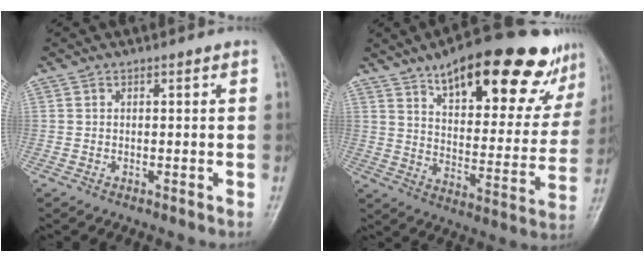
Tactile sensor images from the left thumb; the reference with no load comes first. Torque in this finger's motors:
{"motor_torque": [0.25, 0.34, 1.48, -1.29, 0.31]}